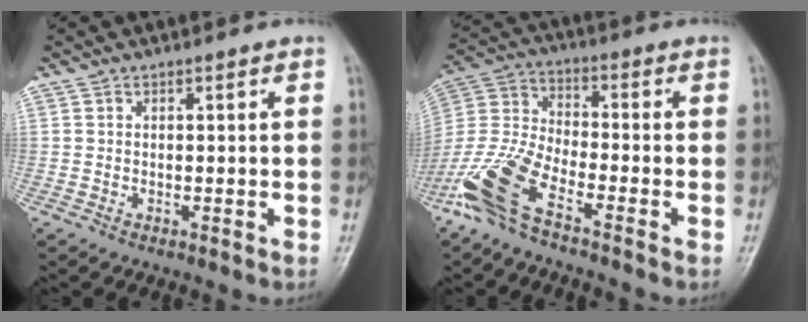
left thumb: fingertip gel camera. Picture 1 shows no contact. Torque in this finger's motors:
{"motor_torque": [0.27, 4.31, 0.61, -0.04, 0.34]}